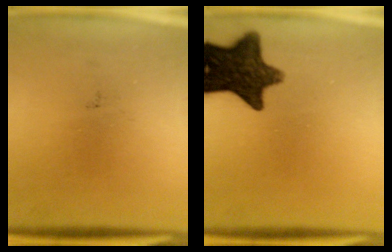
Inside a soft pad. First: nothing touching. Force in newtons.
{"total": 13.1}